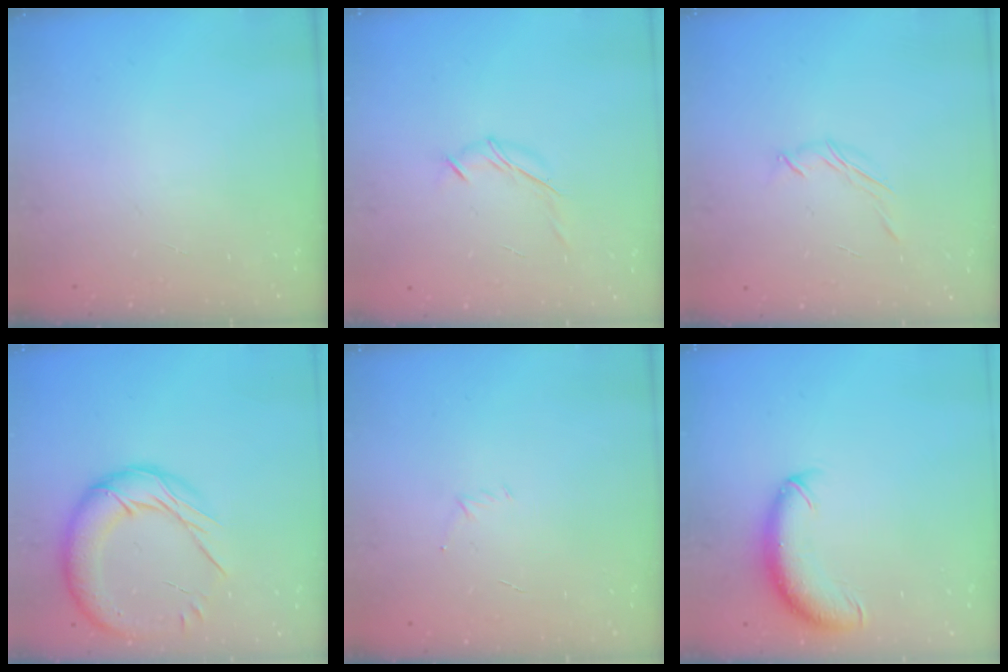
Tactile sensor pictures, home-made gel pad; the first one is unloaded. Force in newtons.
{"total": 7.1, "press": 7.0, "slide": 1.5}
{"total": 3.6, "press": 3.5, "slide": 0.8}
{"total": 16.6, "press": 16.4, "slide": 2.3}
{"total": 2.9, "press": 2.8, "slide": 0.8}
{"total": 11.5, "press": 11.2, "slide": 2.6}